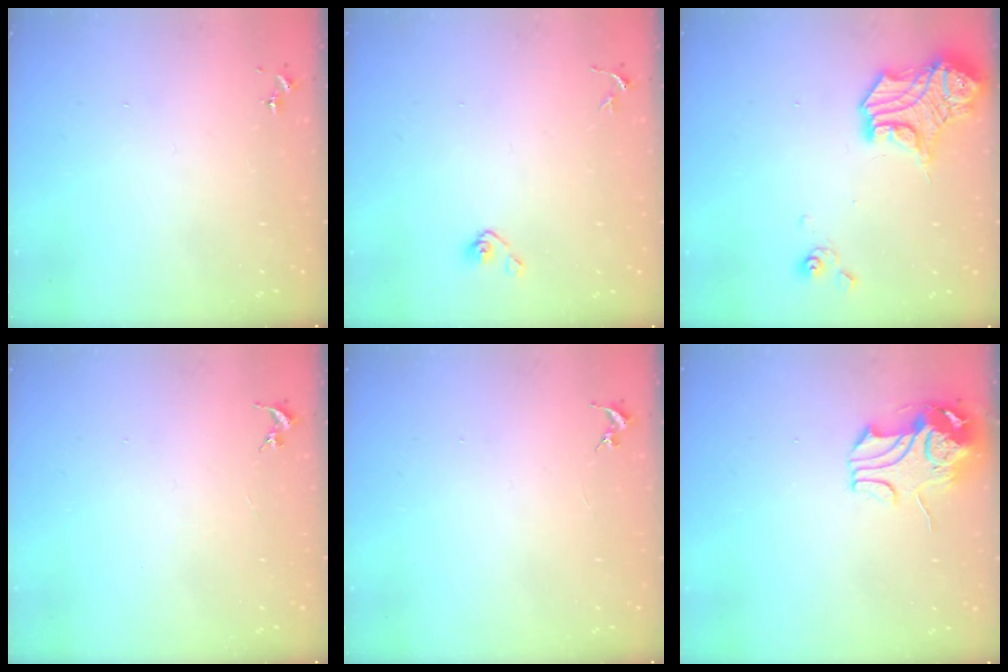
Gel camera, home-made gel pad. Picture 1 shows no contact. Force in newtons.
{"total": 4.9, "press": 4.6, "slide": 1.8}
{"total": 17.0, "press": 16.9, "slide": 1.4}
{"total": 0.0}
{"total": 0.0}
{"total": 9.7, "press": 9.6, "slide": 1.7}